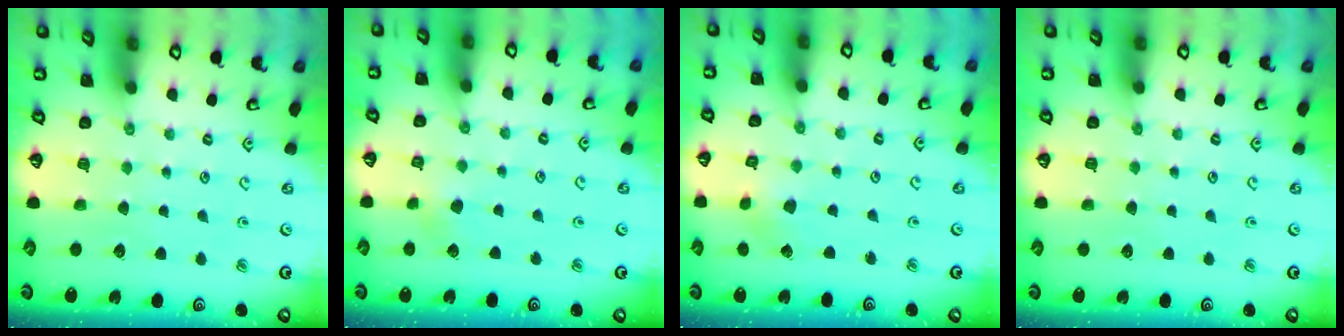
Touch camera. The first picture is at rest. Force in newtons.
{"total": 2.8, "press": 2.8, "slide": 0.6}
{"total": 2.1, "press": 2.1, "slide": 0.2}
{"total": 0.0}